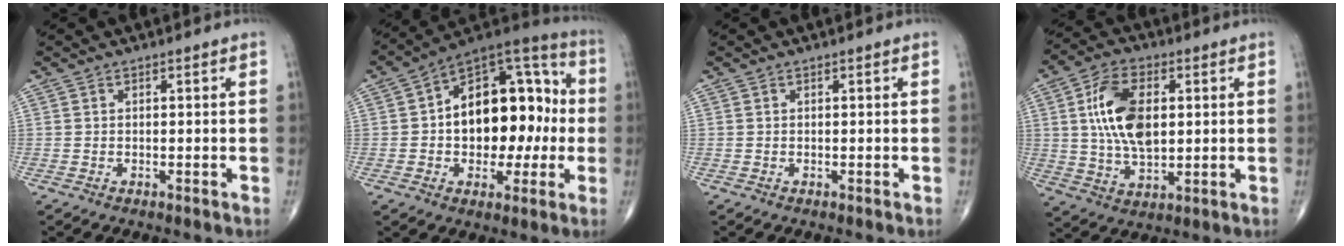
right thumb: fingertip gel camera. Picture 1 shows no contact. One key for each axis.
{"total": 21.3, "fx": -0.2, "fy": 13.0, "fz": 16.8, "tx": -0.204, "ty": 0.042, "tz": -0.005}
{"total": 0.0}
{"total": 13.5, "fx": 2.4, "fy": 7.7, "fz": 10.9, "tx": -0.192, "ty": -0.002, "tz": 0.045}